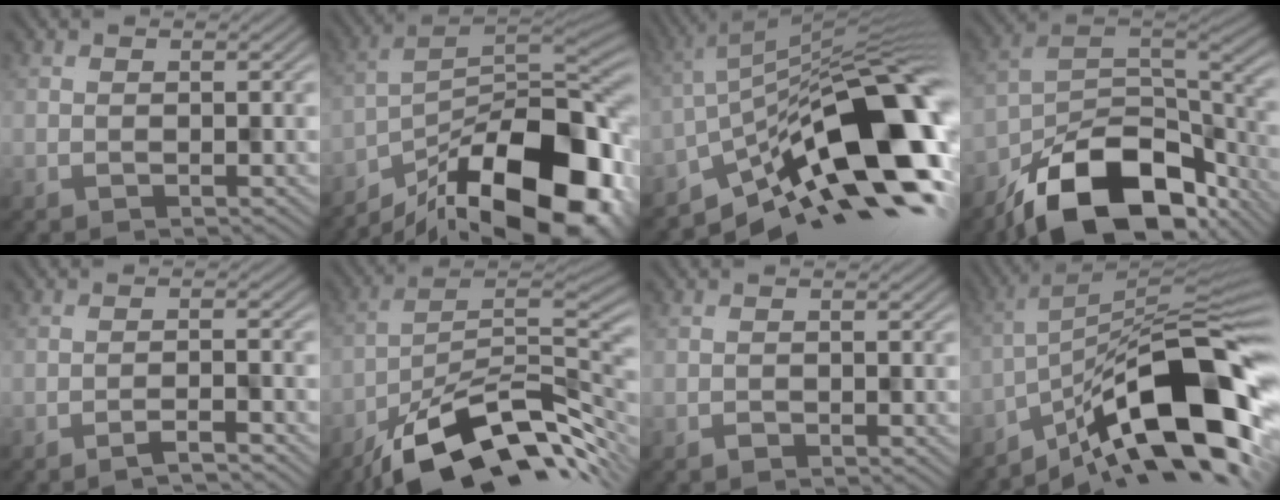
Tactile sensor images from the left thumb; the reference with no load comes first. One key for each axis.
{"total": 18.7, "fx": -11.6, "fy": 6.6, "fz": 13.0, "tx": -0.217, "ty": -0.021, "tz": -0.193}
{"total": 18.2, "fx": -7.8, "fy": 7.1, "fz": 14.8, "tx": -0.218, "ty": 0.013, "tz": -0.161}
{"total": 16.7, "fx": -11.1, "fy": 8.1, "fz": 9.5, "tx": -0.198, "ty": -0.038, "tz": -0.177}
{"total": 2.7, "fx": -2.1, "fy": 0.1, "fz": 1.7, "tx": -0.027, "ty": 0.008, "tz": -0.043}
{"total": 15.1, "fx": -10.1, "fy": 4.8, "fz": 10.1, "tx": -0.172, "ty": -0.004, "tz": -0.180}
{"total": 0.6, "fx": -0.5, "fy": 0.3, "fz": 0.2, "tx": -0.003, "ty": 0.000, "tz": -0.009}
{"total": 15.7, "fx": -8.6, "fy": 4.5, "fz": 12.4, "tx": -0.202, "ty": 0.005, "tz": -0.161}